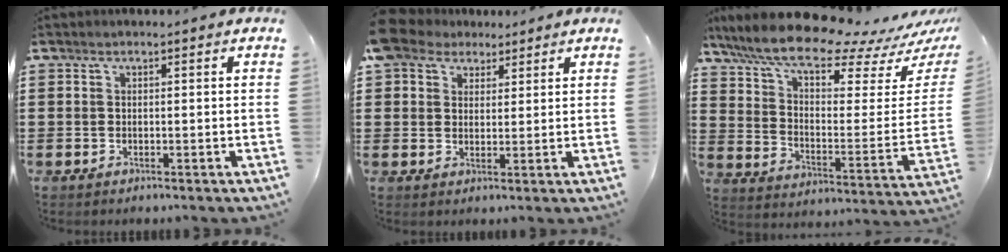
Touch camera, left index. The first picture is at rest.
{"total": 5.3, "force": [3.7, 3.6, 1.3], "torque": [-0.043, 0.009, 0.067]}
{"total": 12.8, "force": [10.5, 2.2, 7.0], "torque": [-0.160, -0.069, 0.183]}